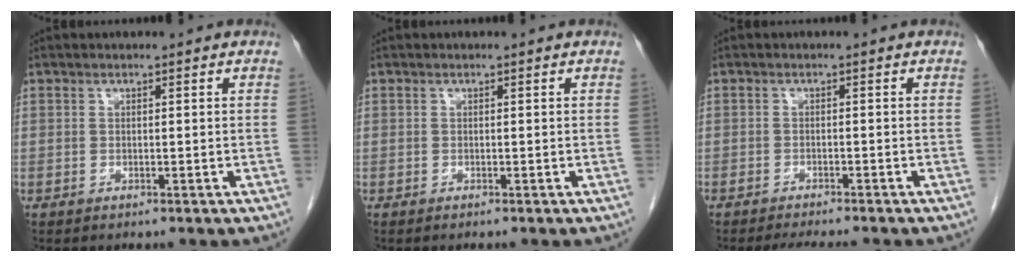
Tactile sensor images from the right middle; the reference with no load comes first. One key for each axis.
{"total": 0.0}
{"total": 5.3, "fx": -4.7, "fy": 0.6, "fz": 2.3, "tx": -0.028, "ty": -0.008, "tz": -0.068}